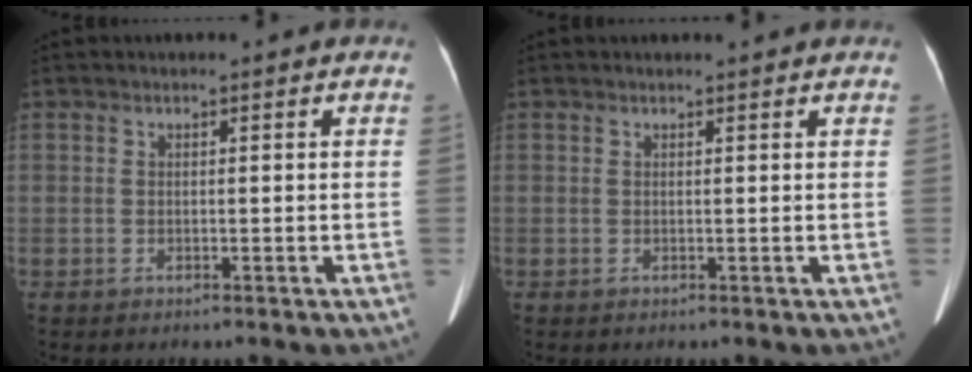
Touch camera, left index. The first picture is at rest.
{"total": 2.6, "force": [2.5, -0.1, 0.8], "torque": [-0.008, -0.005, 0.021]}